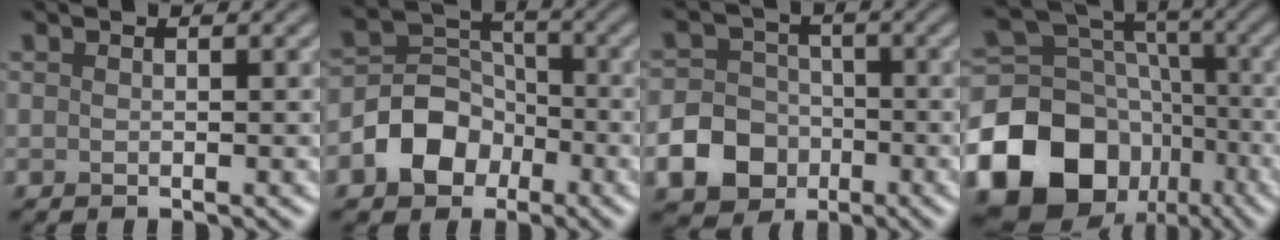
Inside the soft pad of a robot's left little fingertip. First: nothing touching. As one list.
[{"total": 5.4, "force": [-2.5, 4.1, 2.4], "torque": [-0.029, 0.004, -0.052]}, {"total": 8.2, "force": [-3.3, 7.0, 2.5], "torque": [-0.039, -0.012, -0.086]}, {"total": 17.0, "force": [-8.3, 12.9, 7.4], "torque": [-0.161, -0.013, -0.141]}]